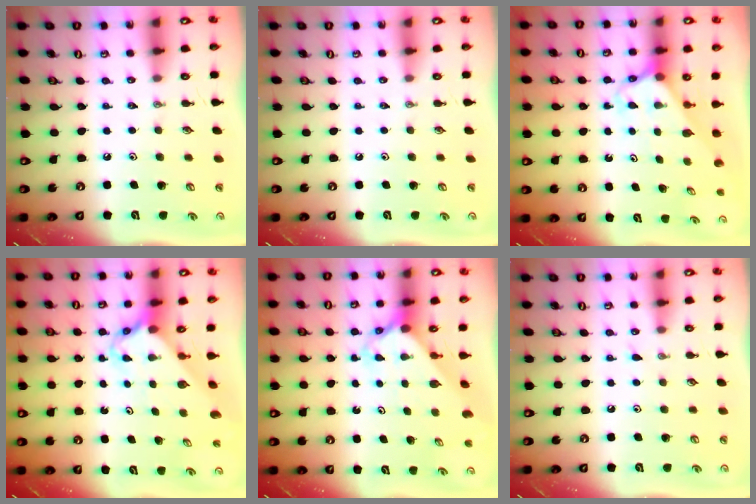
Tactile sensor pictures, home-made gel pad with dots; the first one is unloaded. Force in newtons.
{"total": 0.0}
{"total": 2.7, "press": 2.7, "slide": 0.1}
{"total": 2.6, "press": 2.6, "slide": 0.2}
{"total": 2.6, "press": 2.6, "slide": 0.1}
{"total": 3.4, "press": 3.4, "slide": 0.4}